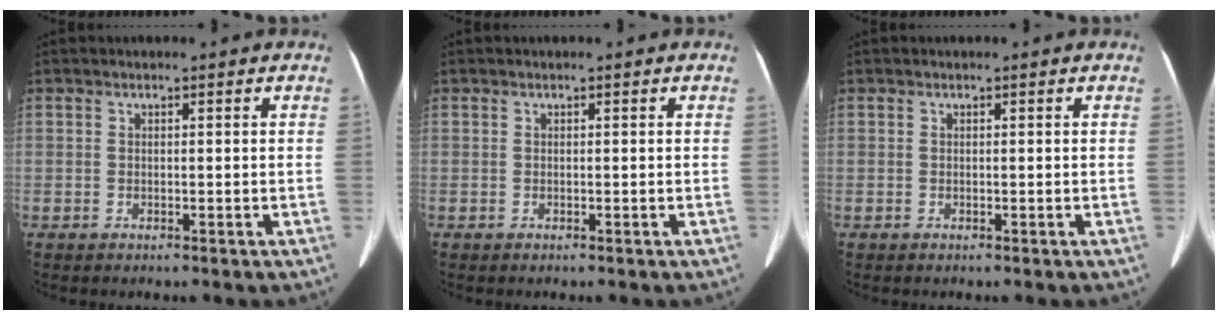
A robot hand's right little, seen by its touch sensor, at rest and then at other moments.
{"total": 0.0}
{"total": 0.0}